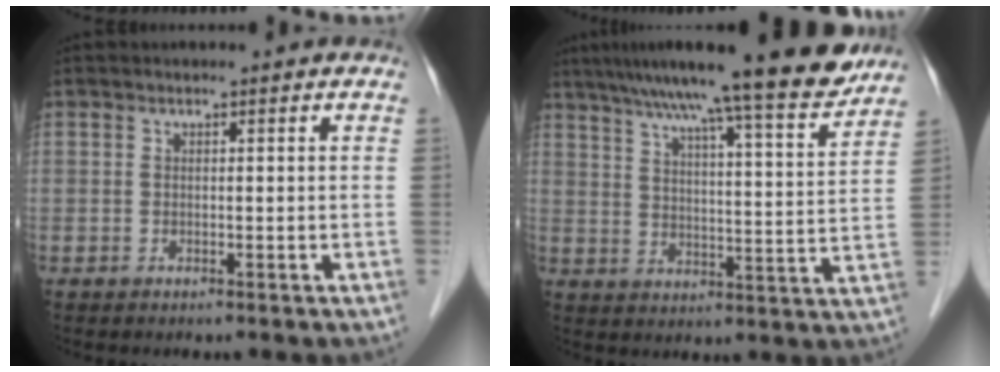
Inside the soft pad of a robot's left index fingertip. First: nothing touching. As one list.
[{"total": 19.8, "force": [16.5, 0.7, 10.9], "torque": [-0.167, 0.005, 0.230]}]